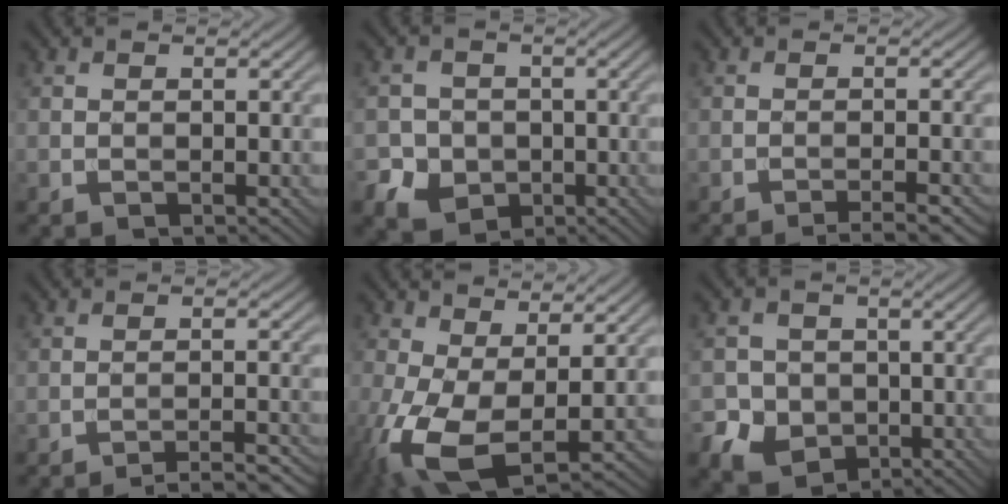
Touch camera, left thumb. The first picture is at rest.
{"total": 6.0, "force": [-2.0, 5.4, 1.5], "torque": [-0.040, -0.007, -0.057]}
{"total": 3.4, "force": [-2.5, -0.1, 2.3], "torque": [-0.035, 0.016, -0.044]}
{"total": 4.7, "force": [-3.9, 0.1, 2.6], "torque": [-0.043, 0.022, -0.063]}
{"total": 9.9, "force": [-1.7, 4.7, 8.5], "torque": [-0.214, -0.012, -0.030]}
{"total": 7.0, "force": [-2.4, 6.3, 2.0], "torque": [-0.055, -0.013, -0.066]}